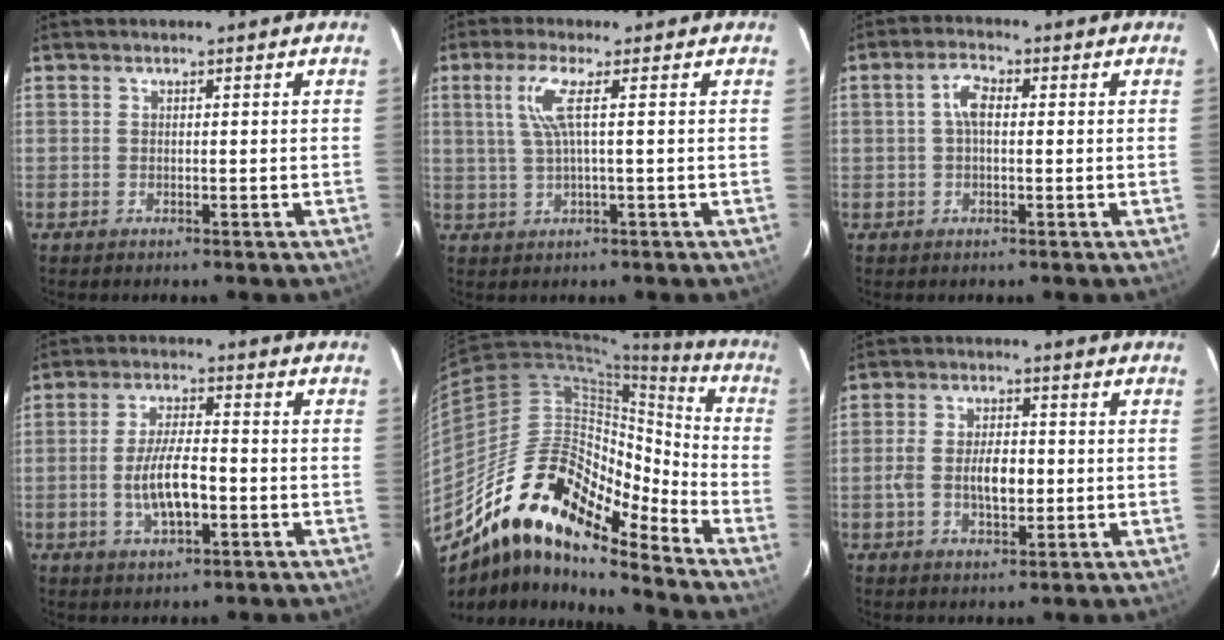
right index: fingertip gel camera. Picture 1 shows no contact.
{"total": 5.0, "force": [1.2, -0.3, 4.8], "torque": [-0.093, 0.002, 0.031]}
{"total": 3.7, "force": [0.3, 1.8, 3.3], "torque": [-0.065, 0.012, 0.007]}
{"total": 8.2, "force": [-2.1, 2.7, 7.5], "torque": [-0.146, -0.001, -0.036]}
{"total": 20.3, "force": [-14.9, 6.2, 12.2], "torque": [-0.207, -0.012, -0.286]}
{"total": 6.7, "force": [-0.9, 3.1, 5.8], "torque": [-0.116, 0.005, -0.016]}